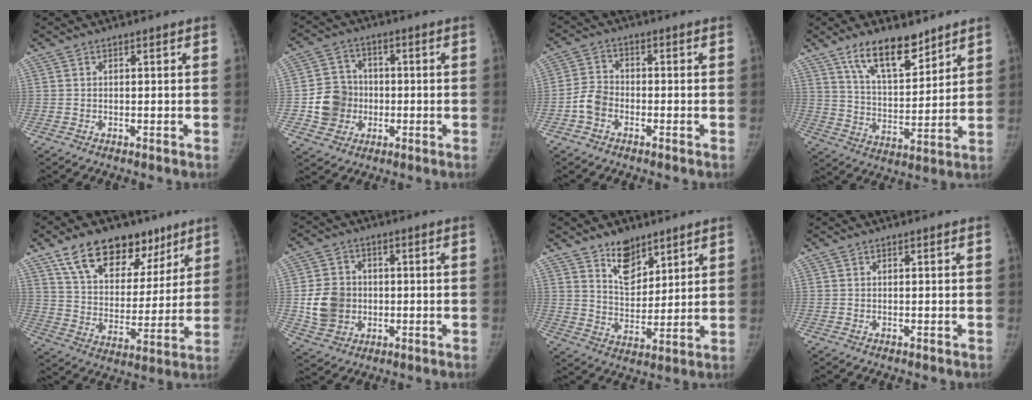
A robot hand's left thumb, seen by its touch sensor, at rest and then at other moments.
{"total": 9.5, "force": [-1.5, 8.7, 3.5], "torque": [-0.032, 0.014, -0.025]}
{"total": 4.8, "force": [-2.0, 3.6, 2.5], "torque": [-0.041, 0.017, -0.046]}
{"total": 13.0, "force": [9.1, 5.2, 7.7], "torque": [-0.101, -0.061, 0.166]}
{"total": 19.6, "force": [12.2, 11.6, 10.0], "torque": [-0.112, -0.035, 0.202]}
{"total": 9.7, "force": [-0.6, 8.4, 4.7], "torque": [-0.063, 0.005, -0.005]}
{"total": 9.0, "force": [6.2, 4.9, 4.1], "torque": [-0.036, -0.048, 0.113]}
{"total": 0.0}